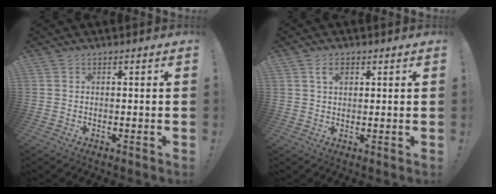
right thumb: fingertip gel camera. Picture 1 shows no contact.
{"total": 3.4, "force": [1.4, 2.0, 2.3], "torque": [-0.040, 0.002, 0.024]}